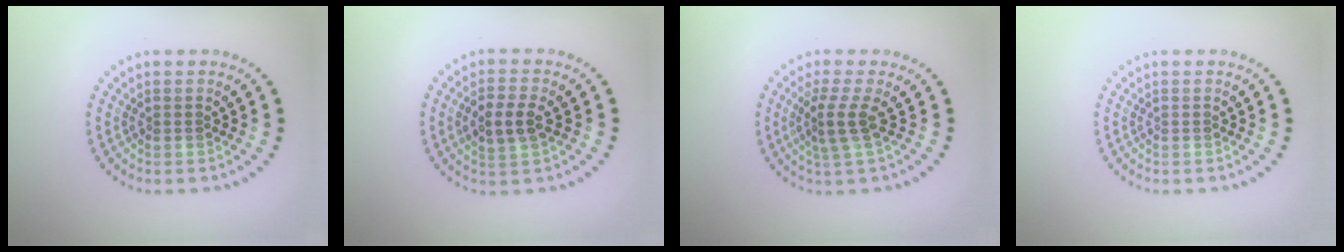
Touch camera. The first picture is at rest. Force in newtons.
{"total": 2.9, "press": 2.8, "slide": 0.7}
{"total": 2.7, "press": 1.9, "slide": 1.9}
{"total": 0.0}